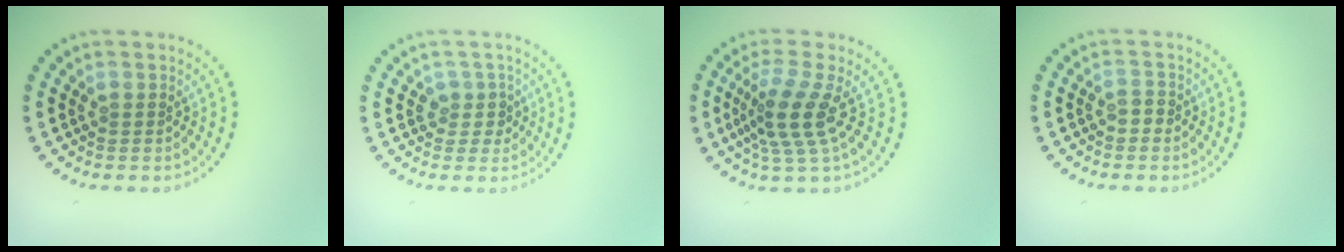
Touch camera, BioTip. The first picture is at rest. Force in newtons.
{"total": 1.6, "press": 1.3, "slide": 0.9}
{"total": 3.9, "press": 2.9, "slide": 2.6}
{"total": 1.0, "press": 0.9, "slide": 0.5}